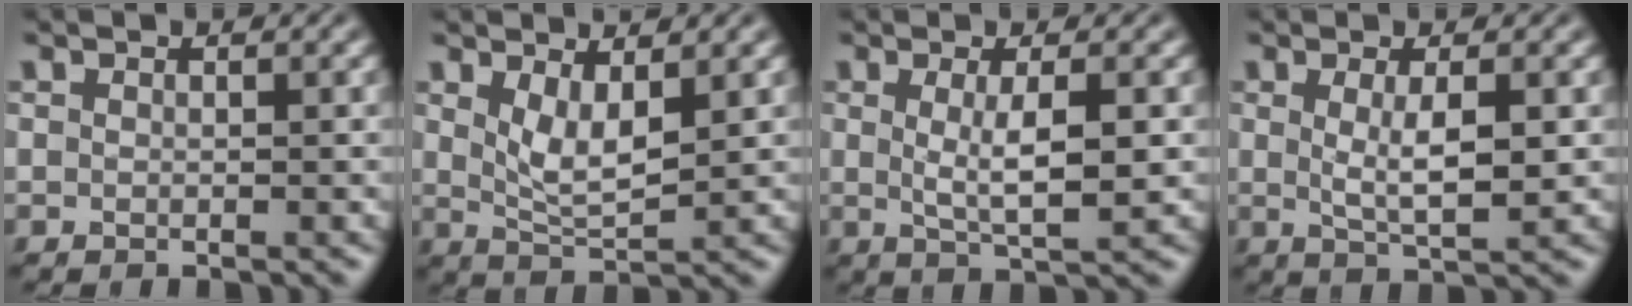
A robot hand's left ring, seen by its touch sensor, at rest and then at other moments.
{"total": 3.1, "force": [1.3, 1.0, 2.6], "torque": [-0.058, -0.010, 0.030]}
{"total": 3.8, "force": [0.3, 0.8, 3.7], "torque": [-0.065, -0.005, 0.009]}
{"total": 3.3, "force": [0.4, 0.8, 3.2], "torque": [-0.060, -0.006, 0.012]}